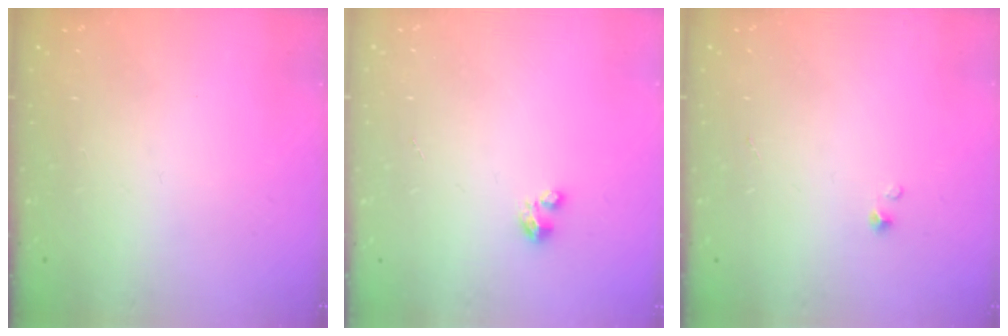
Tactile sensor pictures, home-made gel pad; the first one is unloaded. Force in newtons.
{"total": 1.5, "press": 1.5, "slide": 0.1}
{"total": 0.0}